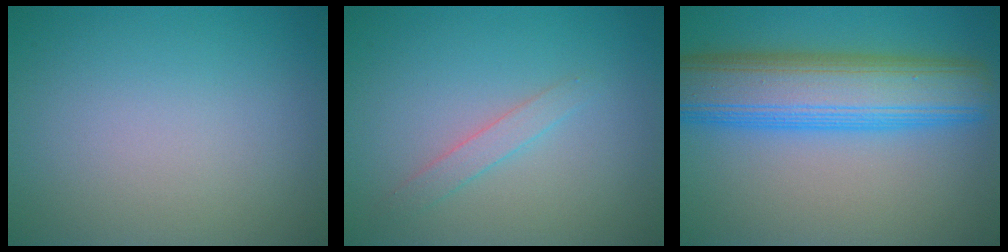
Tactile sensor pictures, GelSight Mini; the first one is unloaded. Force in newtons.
{"total": 1.4, "press": 1.4, "slide": 0.0}
{"total": 9.9, "press": 9.9, "slide": 0.2}